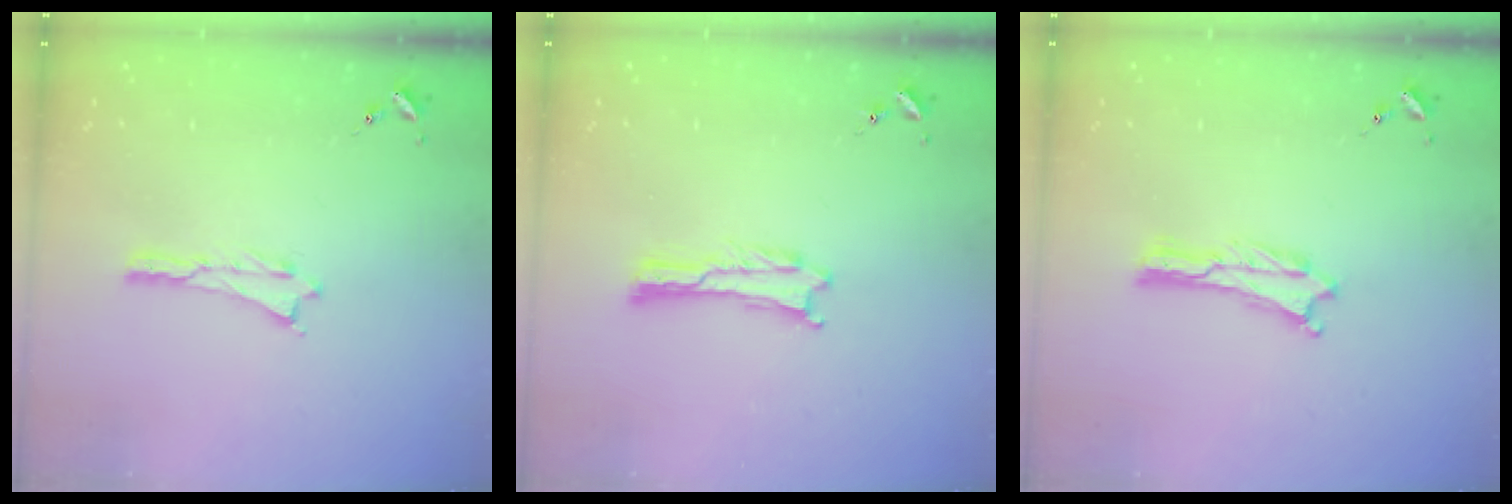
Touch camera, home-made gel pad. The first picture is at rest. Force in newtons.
{"total": 0.0}
{"total": 0.0}